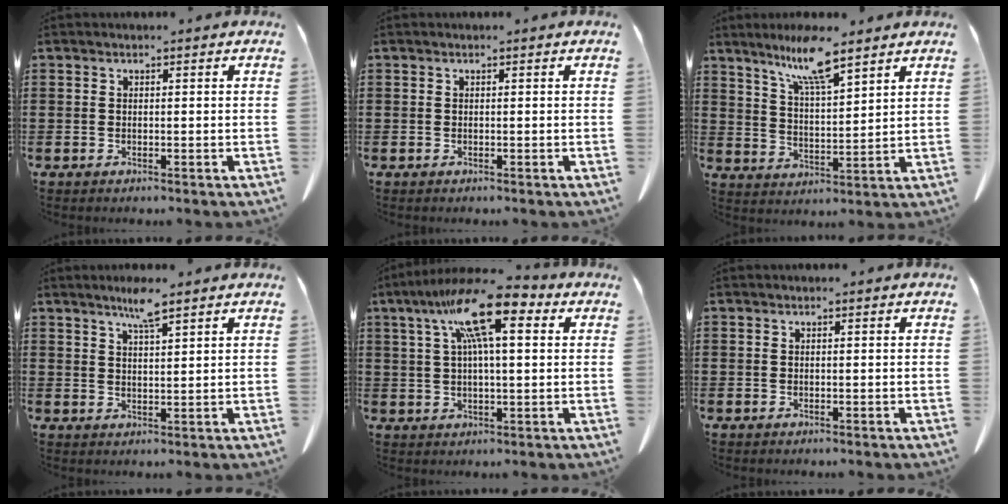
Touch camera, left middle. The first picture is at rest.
{"total": 0.0}
{"total": 8.9, "force": [6.8, 1.0, 5.6], "torque": [-0.126, -0.018, 0.119]}
{"total": 4.4, "force": [3.2, 0.3, 3.0], "torque": [-0.058, -0.003, 0.053]}
{"total": 13.8, "force": [5.9, 3.1, 12.1], "torque": [-0.237, -0.004, 0.094]}
{"total": 0.0}